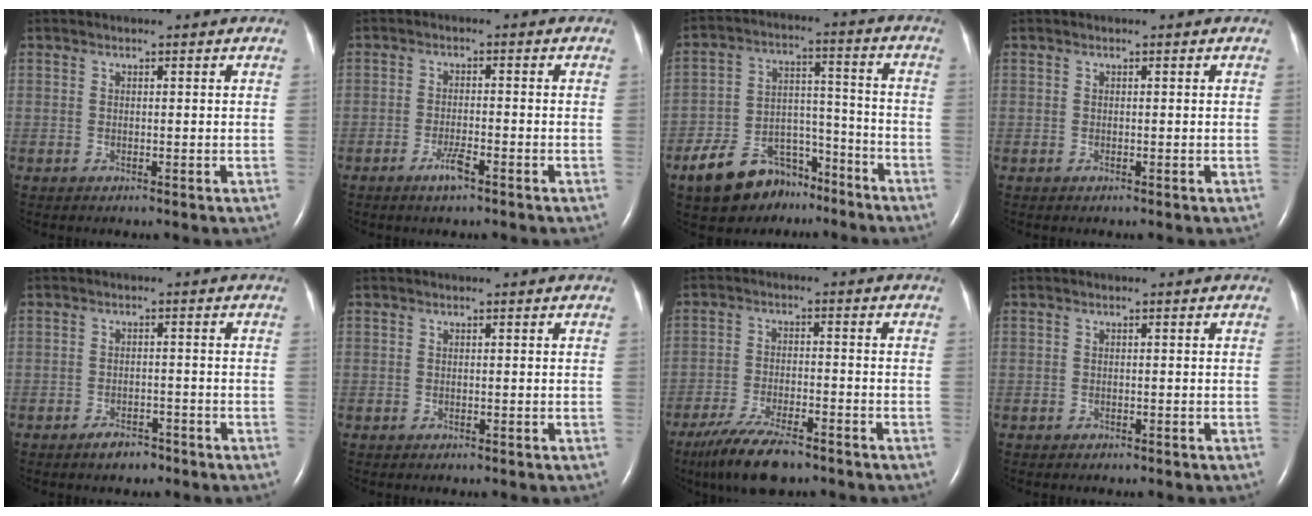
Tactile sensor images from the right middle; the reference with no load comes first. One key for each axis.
{"total": 3.0, "fx": -2.0, "fy": 0.4, "fz": 2.3, "tx": -0.046, "ty": -0.002, "tz": -0.037}
{"total": 12.8, "fx": -9.2, "fy": 6.7, "fz": 5.7, "tx": -0.102, "ty": 0.021, "tz": -0.154}
{"total": 0.0}
{"total": 2.8, "fx": -2.2, "fy": 1.3, "fz": 1.2, "tx": -0.024, "ty": 0.002, "tz": -0.031}
{"total": 0.0}
{"total": 9.8, "fx": -7.5, "fy": 2.4, "fz": 5.9, "tx": -0.112, "ty": -0.021, "tz": -0.129}
{"total": 0.6, "fx": -0.5, "fy": 0.3, "fz": 0.2, "tx": -0.010, "ty": 0.001, "tz": -0.005}